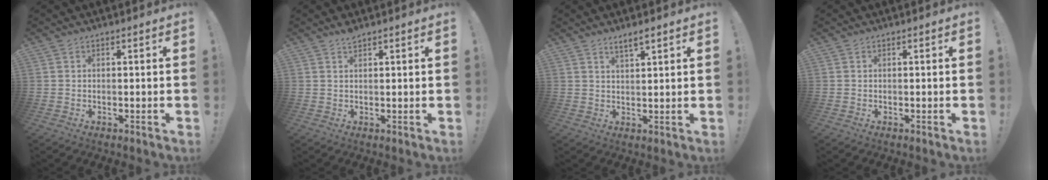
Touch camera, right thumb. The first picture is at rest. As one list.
[{"total": 1.9, "force": [1.6, 0.4, 0.8], "torque": [-0.010, -0.008, 0.027]}, {"total": 3.5, "force": [2.7, 0.6, 2.1], "torque": [-0.035, -0.016, 0.046]}, {"total": 0.0}]